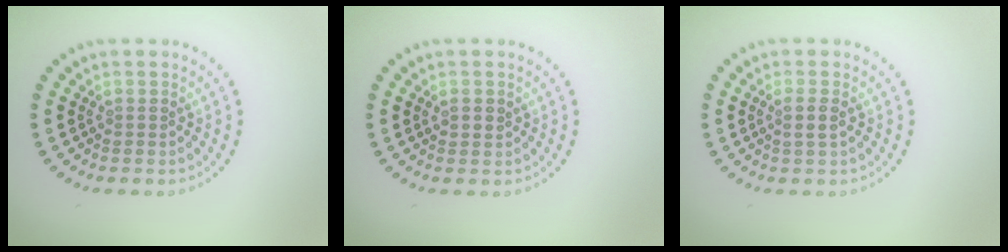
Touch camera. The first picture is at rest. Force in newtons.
{"total": 1.0, "press": 1.0, "slide": 0.3}
{"total": 1.3, "press": 1.1, "slide": 0.7}